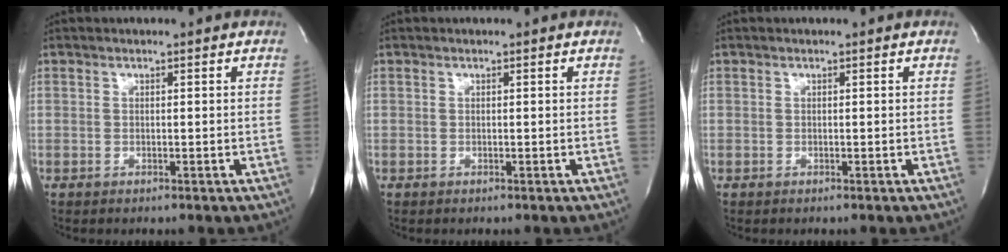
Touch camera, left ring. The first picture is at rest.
{"total": 0.0}
{"total": 0.0}